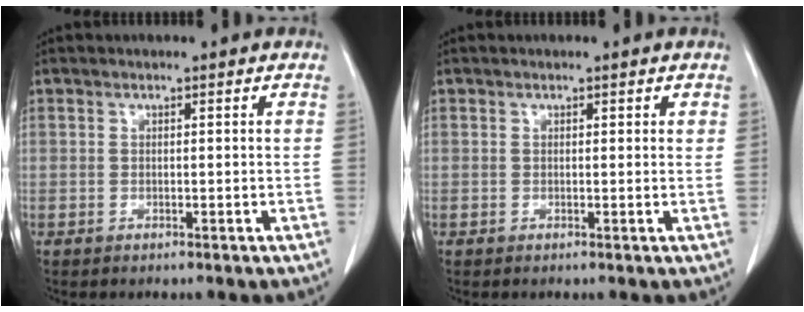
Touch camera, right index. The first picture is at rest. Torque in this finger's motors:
{"motor_torque": [-0.14, 0.07, 0.01, -0.01]}